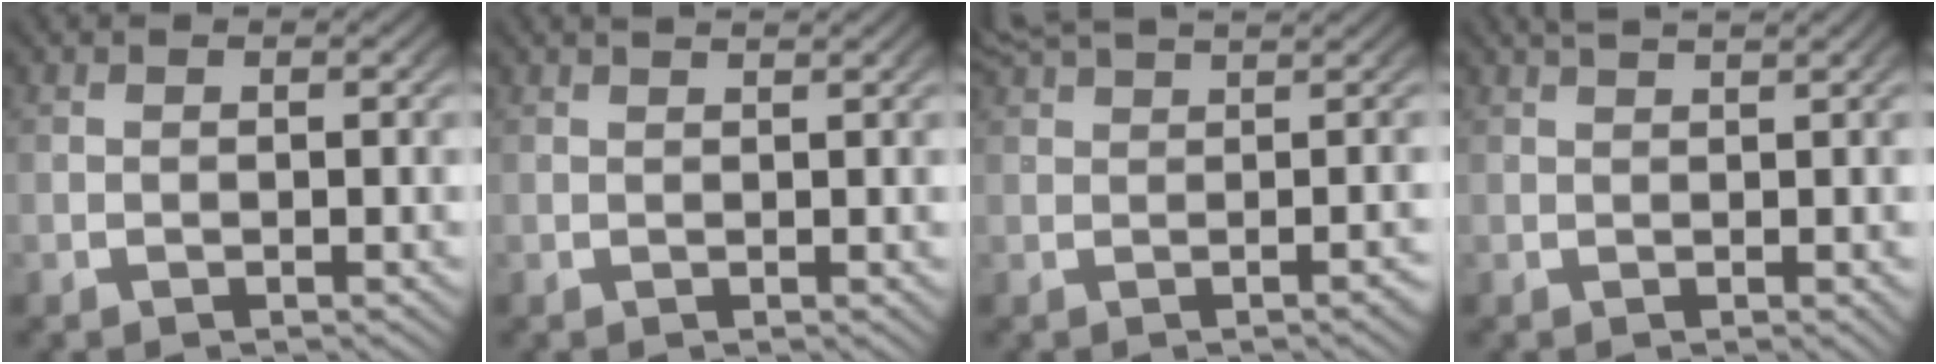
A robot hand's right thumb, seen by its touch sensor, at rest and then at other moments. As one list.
[{"total": 1.3, "force": [1.1, -0.1, 0.6], "torque": [-0.003, 0.002, 0.019]}, {"total": 2.6, "force": [1.7, 0.0, 2.0], "torque": [-0.030, 0.008, 0.032]}, {"total": 2.2, "force": [1.5, 0.0, 1.6], "torque": [-0.018, 0.003, 0.025]}]